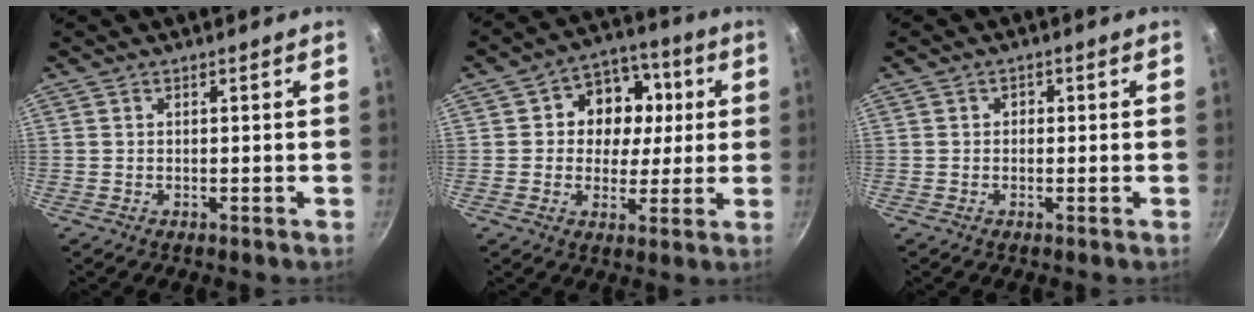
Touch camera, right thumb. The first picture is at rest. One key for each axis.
{"total": 11.9, "fx": 1.9, "fy": 10.2, "fz": 5.8, "tx": -0.052, "ty": 0.005, "tz": 0.015}
{"total": 1.2, "fx": 0.0, "fy": 1.1, "fz": 0.4, "tx": -0.002, "ty": 0.003, "tz": -0.003}